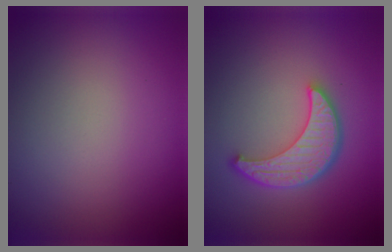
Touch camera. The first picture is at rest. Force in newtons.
{"total": 5.5, "press": 4.2, "slide": 3.6}